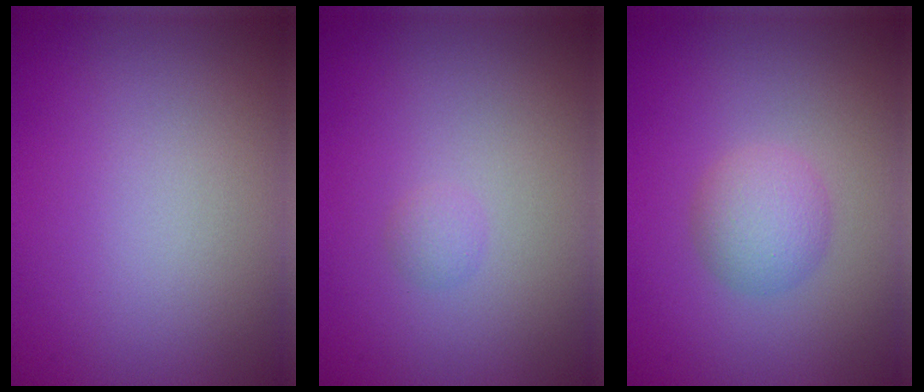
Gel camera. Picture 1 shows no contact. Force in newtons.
{"total": 0.8, "press": 0.8, "slide": 0.1}
{"total": 2.7, "press": 2.7, "slide": 0.0}